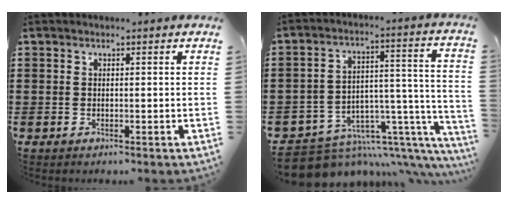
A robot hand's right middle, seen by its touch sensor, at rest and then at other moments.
{"total": 7.2, "force": [-6.2, 3.3, 1.7], "torque": [-0.024, -0.002, -0.104]}